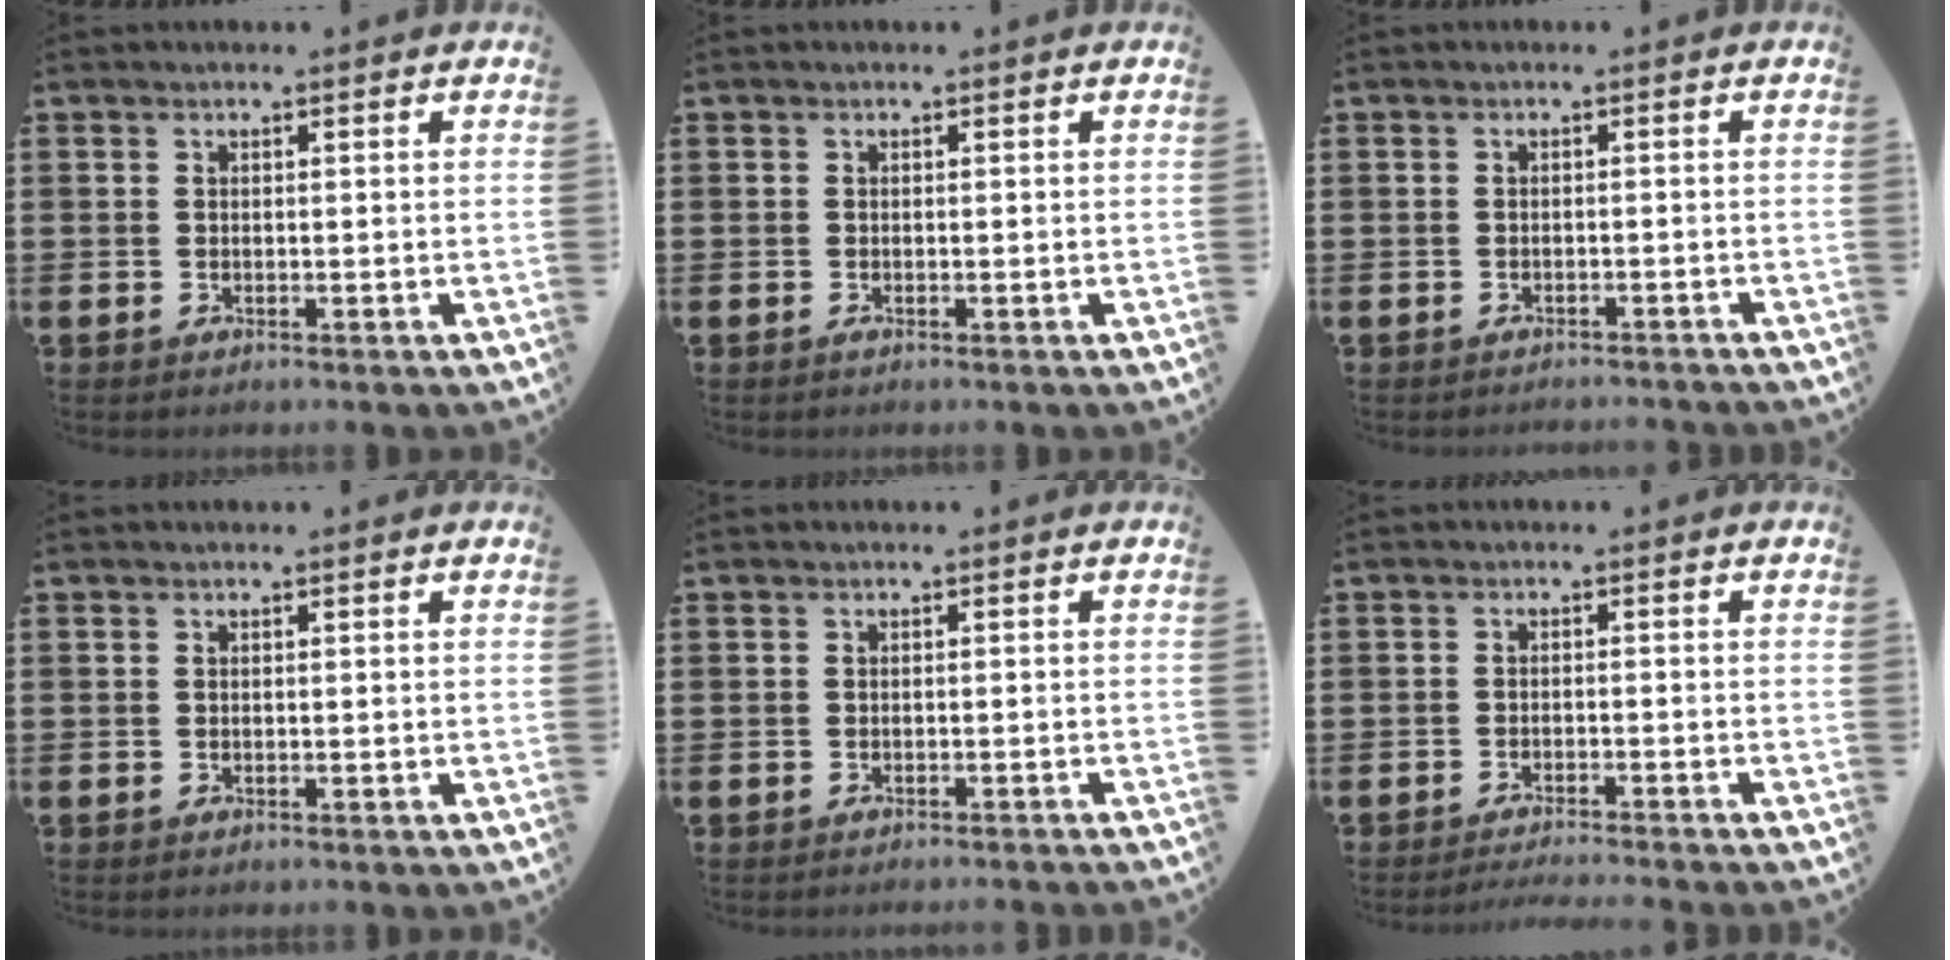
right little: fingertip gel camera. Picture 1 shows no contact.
{"total": 0.0}
{"total": 0.8, "force": [-0.8, -0.1, 0.0], "torque": [-0.002, 0.001, -0.017]}
{"total": 0.0}
{"total": 0.6, "force": [-0.6, -0.2, 0.0], "torque": [0.001, 0.000, -0.013]}
{"total": 1.4, "force": [-1.4, -0.3, 0.3], "torque": [-0.003, 0.002, -0.028]}